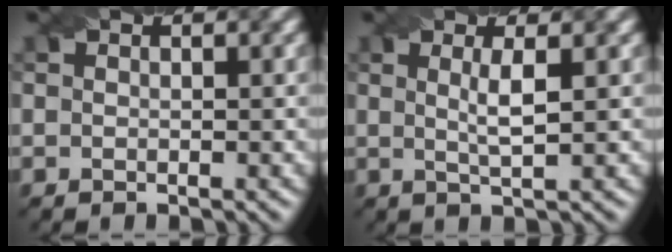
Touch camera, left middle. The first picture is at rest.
{"total": 2.5, "force": [0.5, 0.5, 2.4], "torque": [-0.042, 0.000, 0.006]}